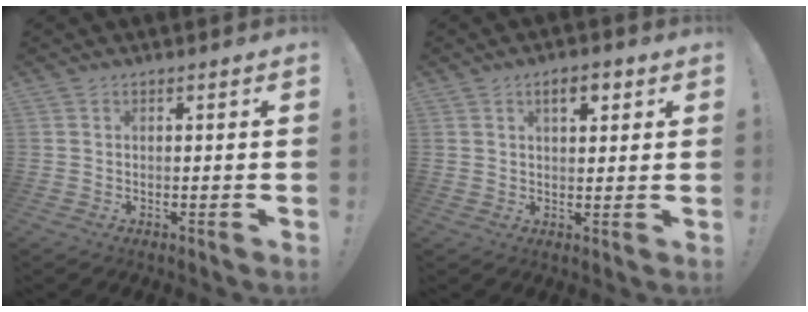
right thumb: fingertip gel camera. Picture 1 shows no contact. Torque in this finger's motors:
{"motor_torque": [0.29, 1.34, 0.48, 0.32, 0.02]}